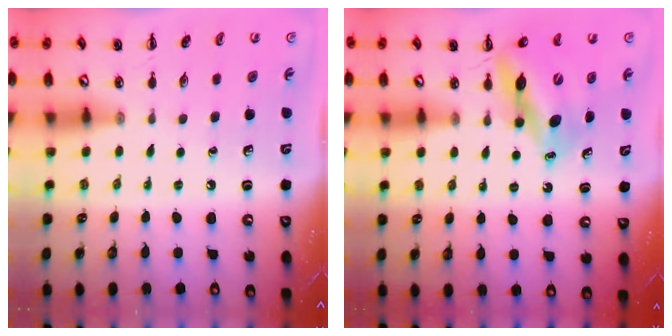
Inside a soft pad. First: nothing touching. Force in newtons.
{"total": 12.8, "press": 12.4, "slide": 3.4}